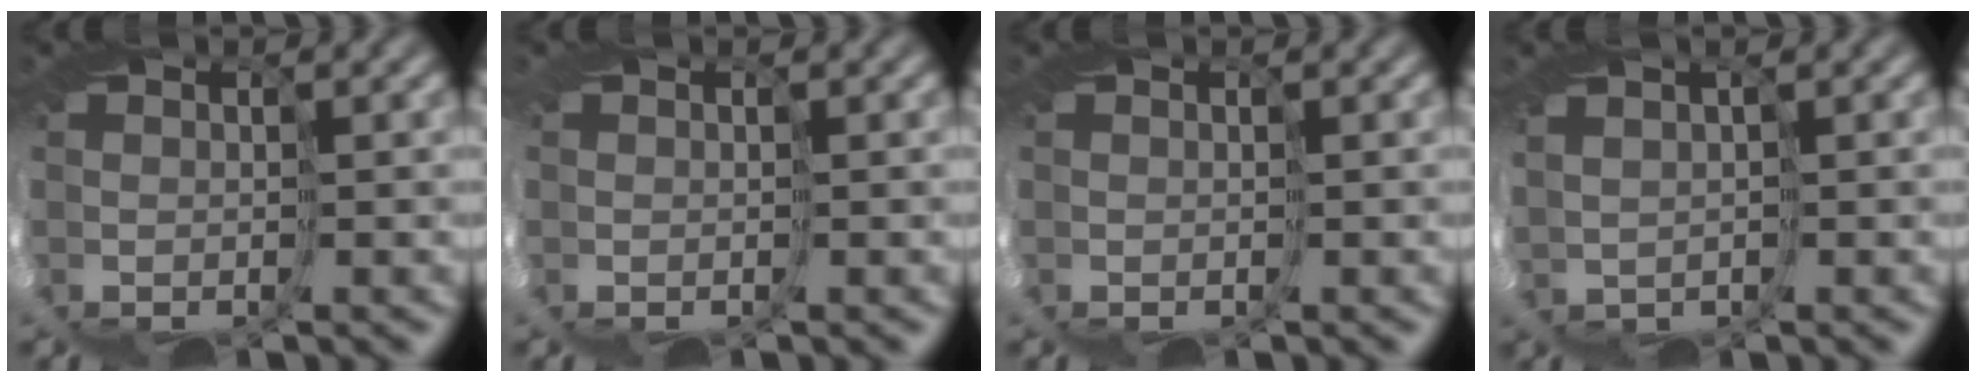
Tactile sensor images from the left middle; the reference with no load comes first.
{"total": 1.3, "force": [-0.3, 1.0, 0.8], "torque": [-0.011, 0.005, -0.006]}
{"total": 0.0}
{"total": 2.4, "force": [1.3, -1.0, -1.8], "torque": [0.034, -0.004, 0.035]}